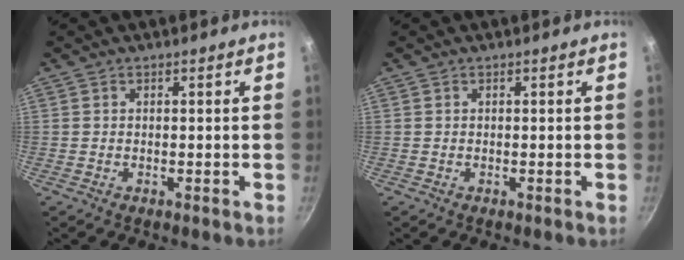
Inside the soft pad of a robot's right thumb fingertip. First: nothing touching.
{"total": 0.0}